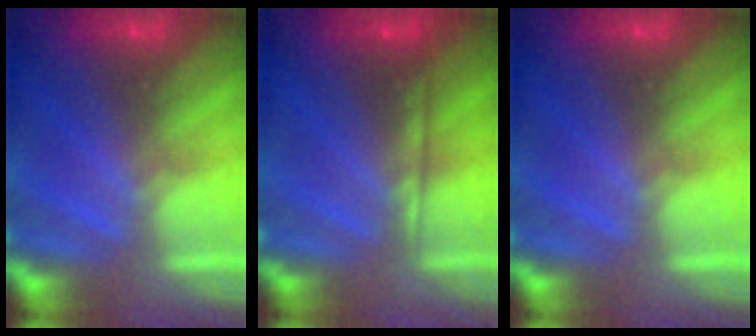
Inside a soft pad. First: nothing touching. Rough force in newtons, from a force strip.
{"total": 2.1}
{"total": 0.0}